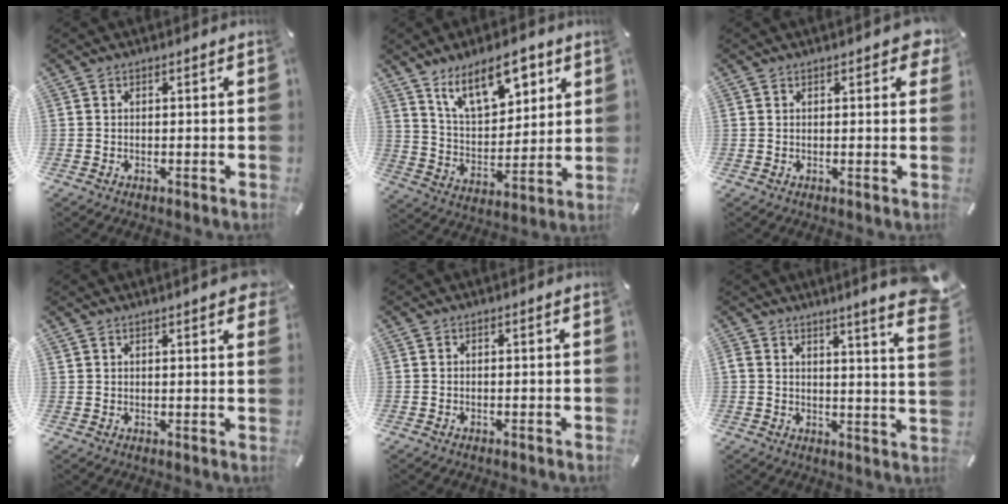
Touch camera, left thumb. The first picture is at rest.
{"total": 14.2, "force": [8.9, 7.2, 8.3], "torque": [-0.130, -0.039, 0.159]}
{"total": 2.8, "force": [1.6, 1.3, 2.0], "torque": [-0.020, -0.004, 0.022]}
{"total": 3.0, "force": [2.5, 0.7, 1.5], "torque": [-0.020, -0.012, 0.042]}
{"total": 0.0}
{"total": 7.5, "force": [5.1, 0.4, 5.4], "torque": [-0.075, -0.048, 0.082]}